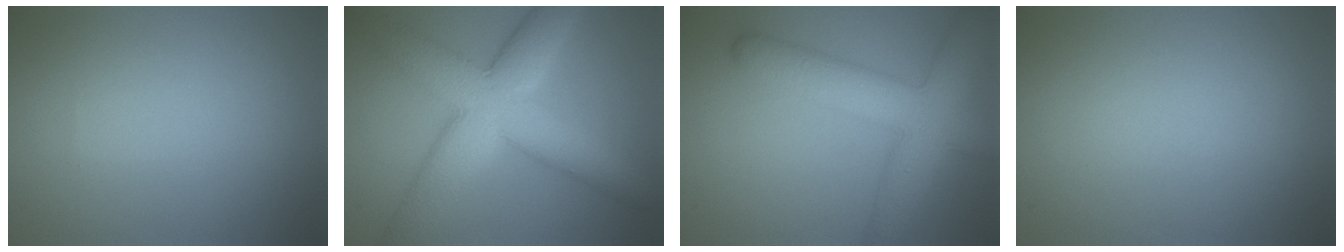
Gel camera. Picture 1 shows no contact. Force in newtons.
{"total": 10.0, "press": 10.0, "slide": 0.5}
{"total": 8.5, "press": 8.5, "slide": 0.4}
{"total": 0.0}